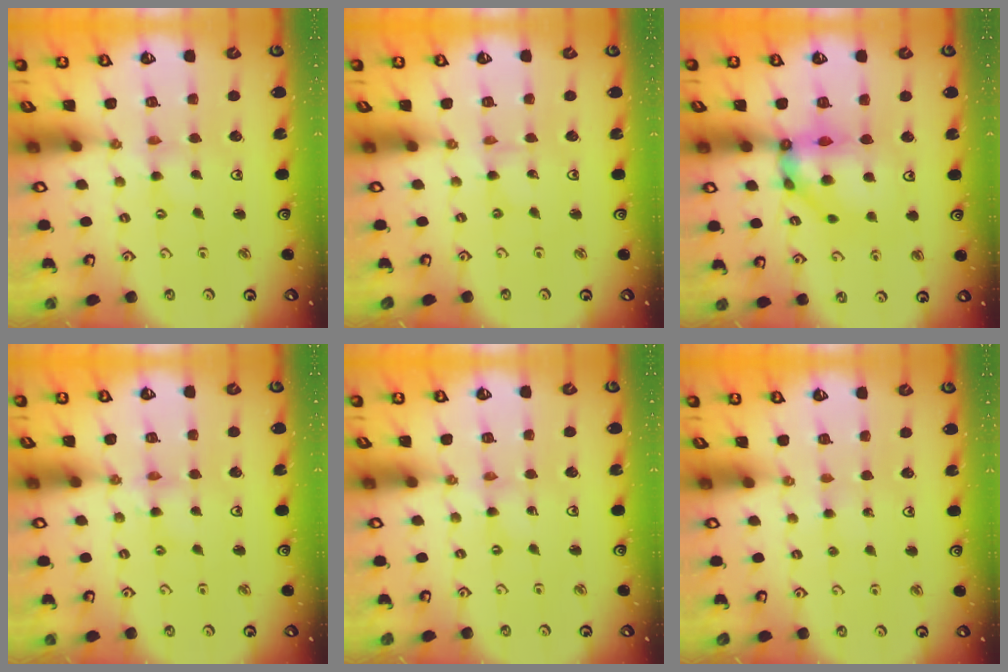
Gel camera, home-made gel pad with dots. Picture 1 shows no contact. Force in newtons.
{"total": 0.0}
{"total": 12.7, "press": 12.5, "slide": 2.0}
{"total": 2.9, "press": 2.9, "slide": 0.3}
{"total": 0.0}
{"total": 2.2, "press": 2.2, "slide": 0.2}